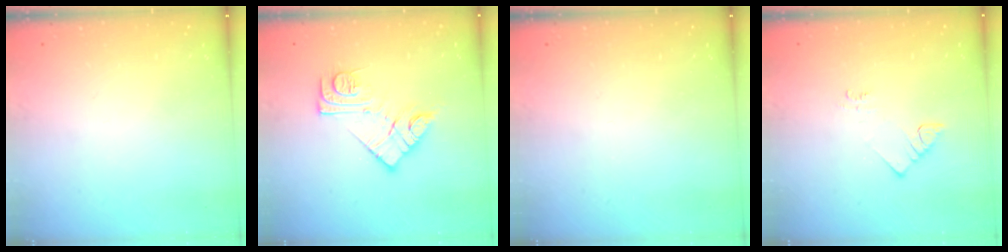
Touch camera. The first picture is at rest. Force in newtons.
{"total": 12.6, "press": 12.6, "slide": 0.8}
{"total": 0.0}
{"total": 2.1, "press": 2.0, "slide": 0.5}